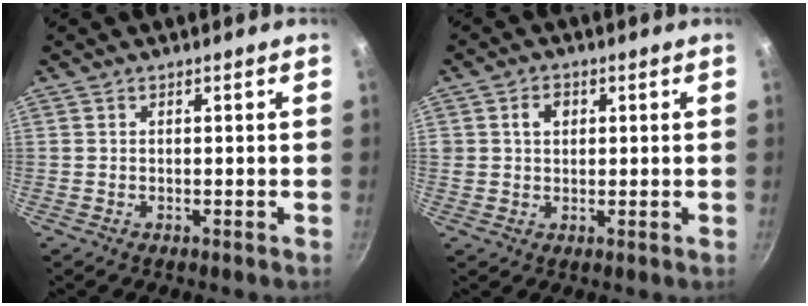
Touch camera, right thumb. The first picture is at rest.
{"total": 3.4, "force": [0.9, 2.7, 1.8], "torque": [-0.011, 0.007, 0.015]}